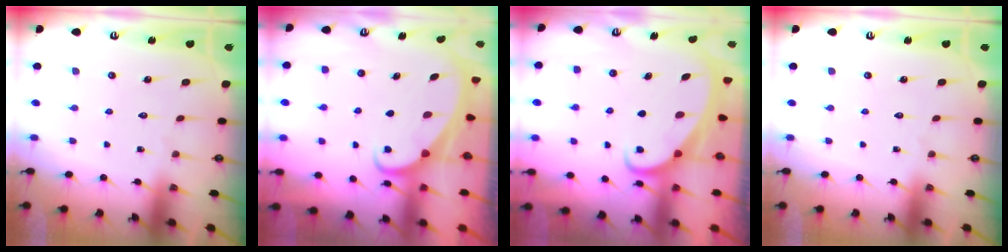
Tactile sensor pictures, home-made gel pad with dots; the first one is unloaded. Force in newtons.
{"total": 1.9, "press": 1.9, "slide": 0.3}
{"total": 1.9, "press": 1.9, "slide": 0.3}
{"total": 0.0}